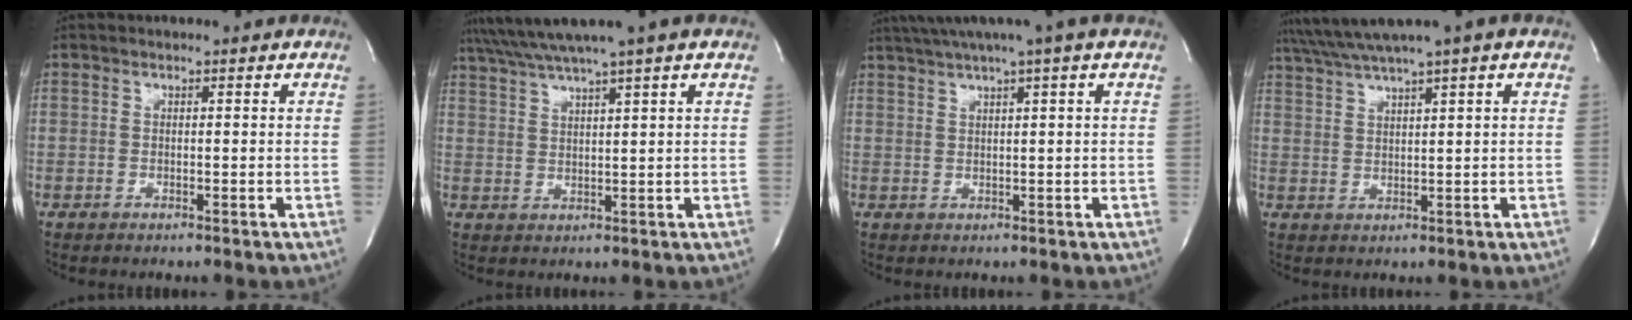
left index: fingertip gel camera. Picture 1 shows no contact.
{"total": 8.3, "force": [6.5, -1.6, 4.9], "torque": [-0.089, 0.027, 0.106]}
{"total": 7.2, "force": [5.1, -1.3, 4.9], "torque": [-0.081, 0.029, 0.077]}
{"total": 6.9, "force": [5.2, -1.3, 4.4], "torque": [-0.083, 0.027, 0.093]}